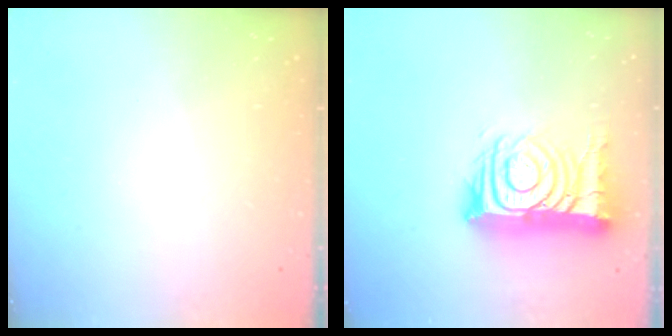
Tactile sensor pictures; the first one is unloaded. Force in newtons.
{"total": 17.6, "press": 17.5, "slide": 1.6}